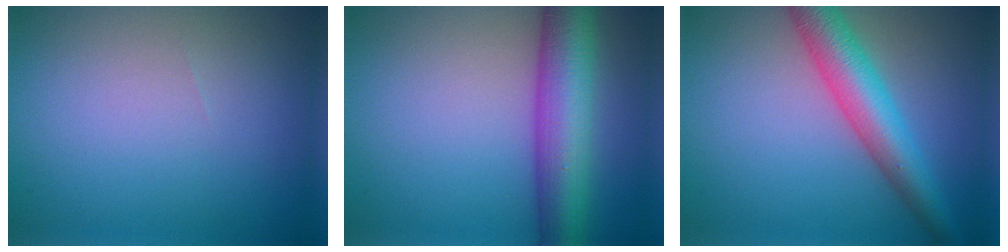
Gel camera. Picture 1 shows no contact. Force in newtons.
{"total": 8.3, "press": 8.3, "slide": 0.2}
{"total": 6.2, "press": 6.2, "slide": 0.1}